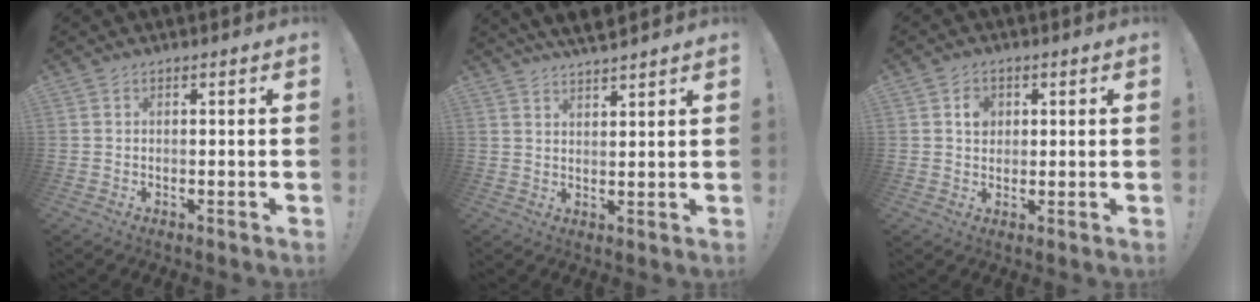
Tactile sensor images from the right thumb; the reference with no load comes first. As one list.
[{"total": 4.7, "force": [4.3, 0.6, 1.8], "torque": [-0.035, -0.024, 0.080]}, {"total": 4.2, "force": [1.3, 3.5, 1.9], "torque": [-0.013, -0.003, 0.018]}]